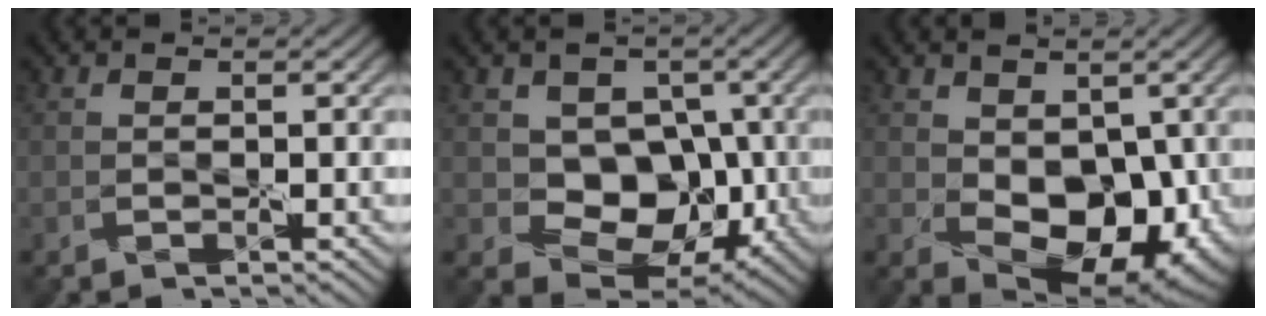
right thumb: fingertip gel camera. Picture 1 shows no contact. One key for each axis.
{"total": 7.4, "fx": 0.2, "fy": 6.2, "fz": 4.0, "tx": -0.047, "ty": -0.010, "tz": -0.010}
{"total": 8.8, "fx": -0.1, "fy": 5.9, "fz": 6.5, "tx": -0.098, "ty": -0.029, "tz": 0.009}